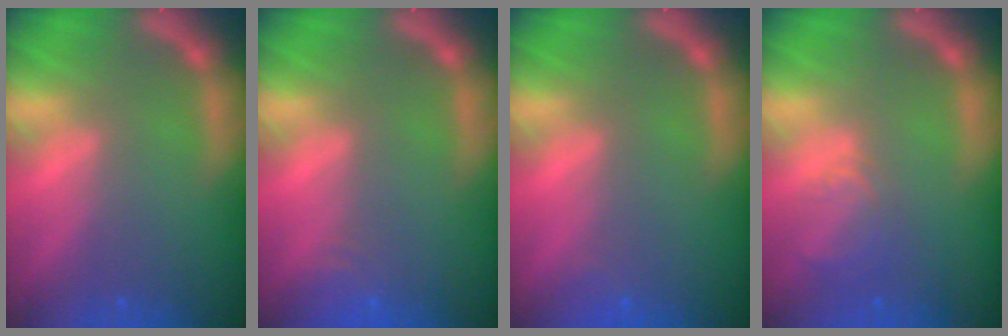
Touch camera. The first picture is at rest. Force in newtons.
{"total": 2.4}
{"total": 0.9}
{"total": 2.9}